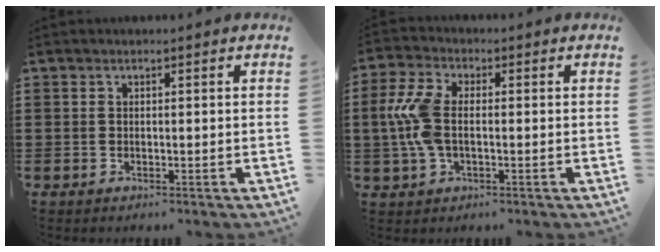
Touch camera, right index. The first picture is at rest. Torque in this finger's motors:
{"motor_torque": [1.45, -0.01, 0.40, 0.21]}